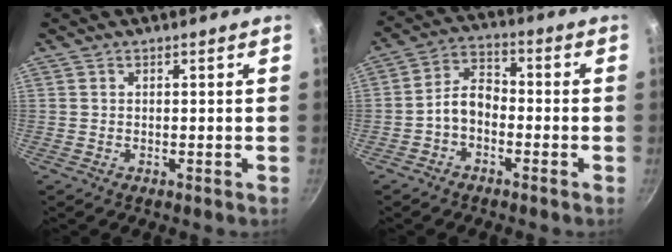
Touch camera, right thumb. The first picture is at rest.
{"total": 6.3, "force": [-2.3, 4.2, 4.2], "torque": [-0.061, 0.040, -0.052]}